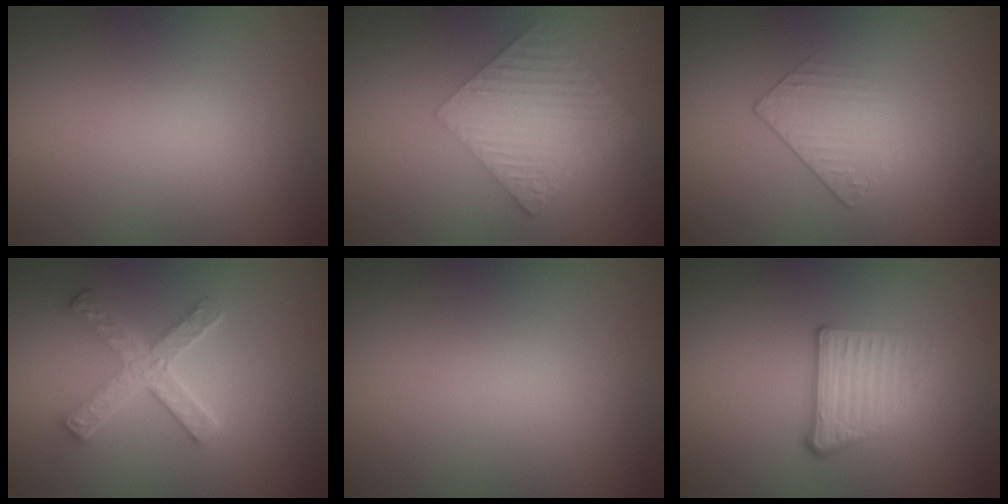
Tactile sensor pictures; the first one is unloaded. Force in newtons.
{"total": 6.0, "press": 4.1, "slide": 4.4}
{"total": 1.4, "press": 0.9, "slide": 1.1}
{"total": 4.2, "press": 3.4, "slide": 2.4}
{"total": 0.0}
{"total": 3.6, "press": 2.3, "slide": 2.7}